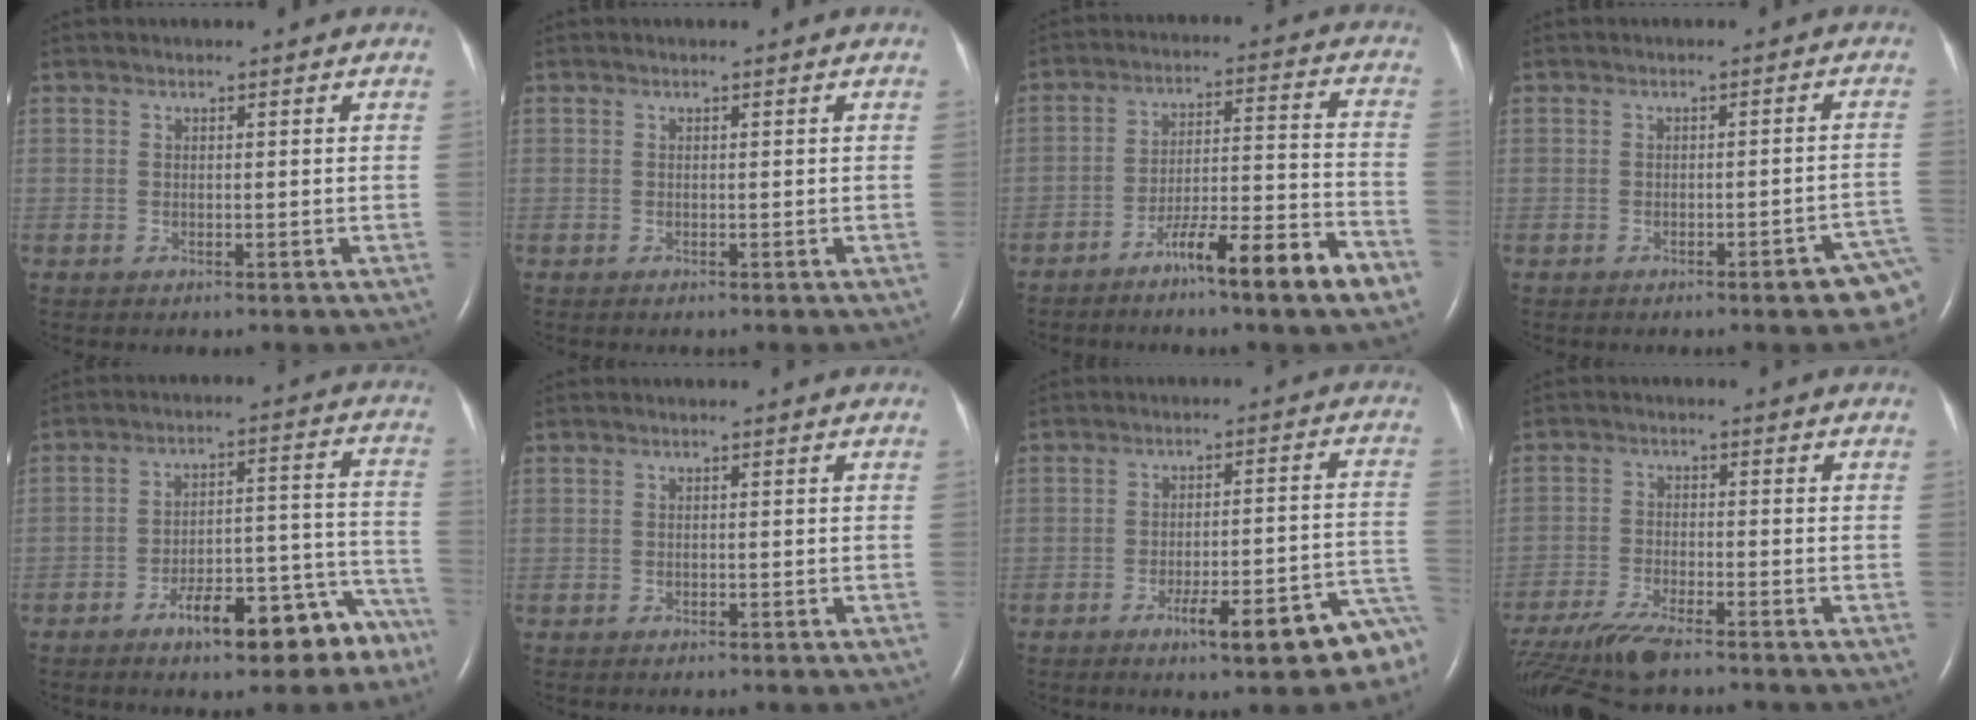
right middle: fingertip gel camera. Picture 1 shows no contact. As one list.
[{"total": 0.0}, {"total": 11.1, "force": [-7.3, 0.0, 8.3], "torque": [-0.126, 0.001, -0.122]}, {"total": 5.0, "force": [-3.6, 0.1, 3.5], "torque": [-0.029, 0.009, -0.046]}, {"total": 12.8, "force": [-9.1, 4.2, 8.0], "torque": [-0.089, 0.056, -0.130]}, {"total": 0.0}, {"total": 11.3, "force": [-7.4, 1.5, 8.5], "torque": [-0.085, 0.024, -0.097]}, {"total": 10.5, "force": [-8.7, 1.2, 5.8], "torque": [-0.111, -0.028, -0.149]}]